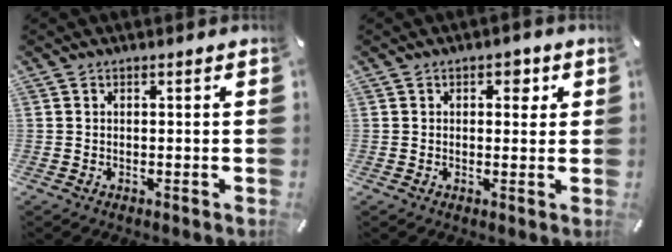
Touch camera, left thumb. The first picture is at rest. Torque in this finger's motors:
{"motor_torque": [0.11, -0.26, -0.03, 0.06, -0.02]}